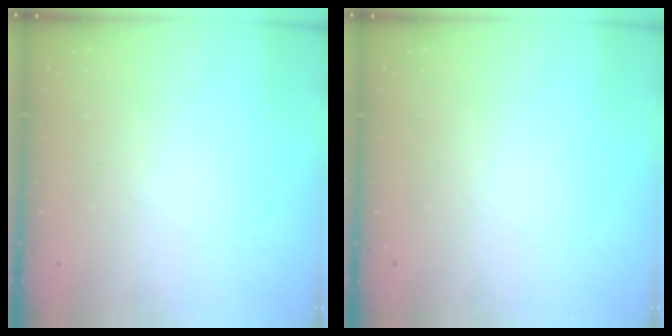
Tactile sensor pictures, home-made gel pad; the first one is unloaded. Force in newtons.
{"total": 0.0}